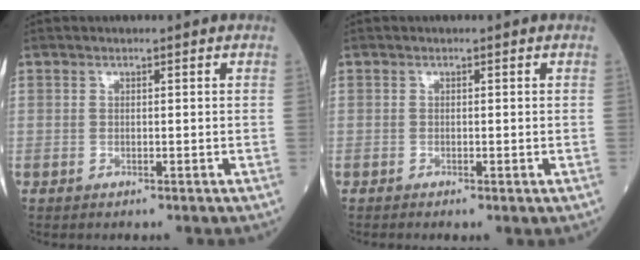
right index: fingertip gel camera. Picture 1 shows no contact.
{"total": 0.5, "force": [-0.3, 0.1, 0.4], "torque": [-0.007, -0.001, -0.007]}